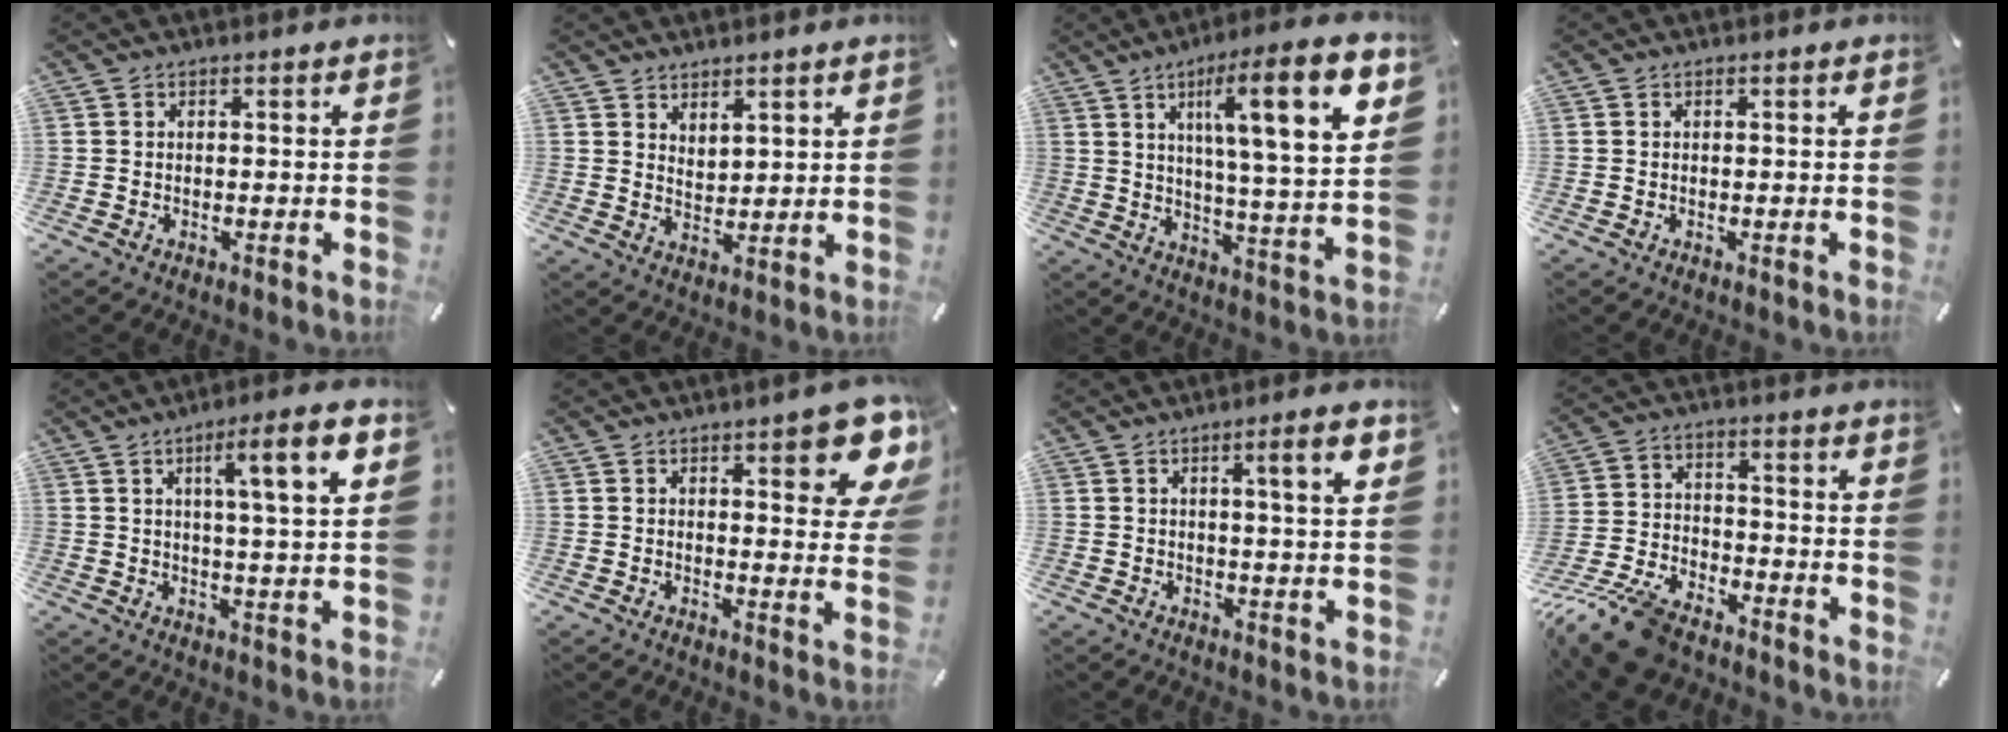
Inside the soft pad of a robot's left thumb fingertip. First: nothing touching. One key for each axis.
{"total": 3.5, "fx": 3.2, "fy": 1.4, "fz": -0.4, "tx": 0.009, "ty": -0.019, "tz": 0.060}
{"total": 16.1, "fx": 7.5, "fy": 2.3, "fz": 14.1, "tx": -0.216, "ty": -0.034, "tz": 0.104}
{"total": 0.0}
{"total": 10.8, "fx": 4.1, "fy": 1.2, "fz": 9.9, "tx": -0.155, "ty": -0.007, "tz": 0.057}
{"total": 11.9, "fx": 6.7, "fy": 3.8, "fz": 9.1, "tx": -0.107, "ty": -0.045, "tz": 0.108}
{"total": 7.9, "fx": 3.0, "fy": 0.7, "fz": 7.2, "tx": -0.112, "ty": -0.005, "tz": 0.039}
{"total": 14.6, "fx": -10.7, "fy": 6.0, "fz": 7.8, "tx": -0.153, "ty": 0.053, "tz": -0.196}